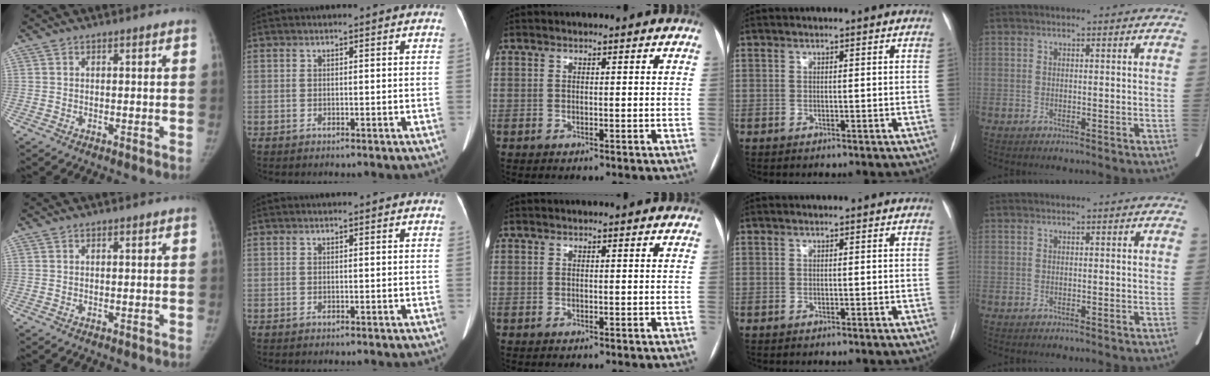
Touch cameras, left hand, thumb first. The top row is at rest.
{}